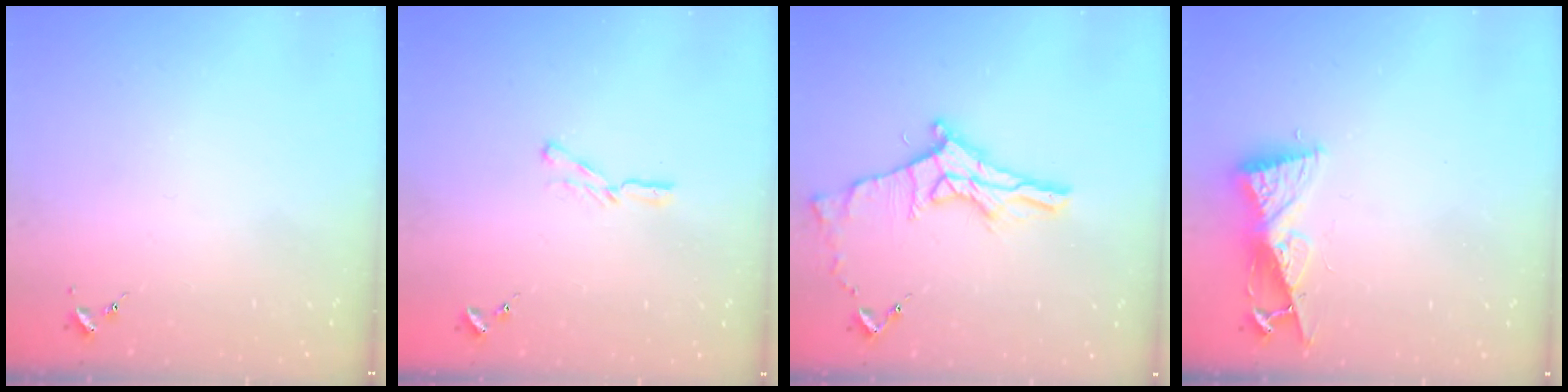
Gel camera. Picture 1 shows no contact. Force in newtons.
{"total": 4.7, "press": 4.7, "slide": 0.3}
{"total": 13.4, "press": 13.4, "slide": 0.6}
{"total": 8.2, "press": 8.2, "slide": 0.7}